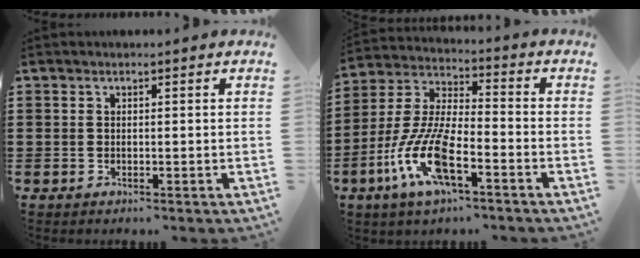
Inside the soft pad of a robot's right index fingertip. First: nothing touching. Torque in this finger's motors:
{"motor_torque": [2.14, 0.00, 1.06, 0.21]}